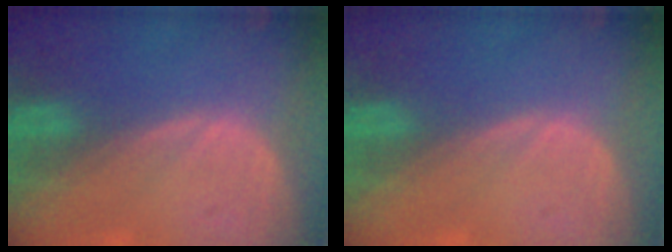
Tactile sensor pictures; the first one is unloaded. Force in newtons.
{"total": 0.0}